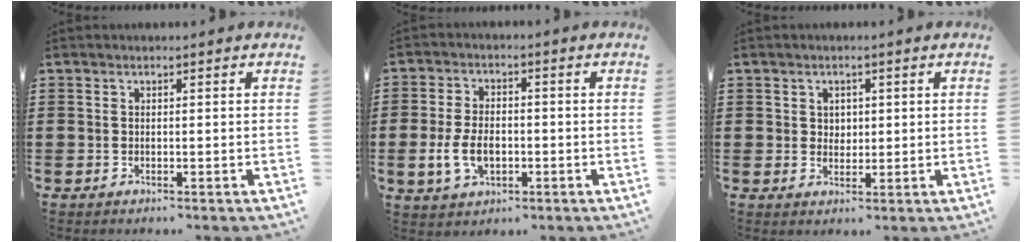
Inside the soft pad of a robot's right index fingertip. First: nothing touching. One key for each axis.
{"total": 5.8, "fx": -1.3, "fy": 3.6, "fz": 4.3, "tx": -0.106, "ty": -0.004, "tz": -0.028}
{"total": 2.0, "fx": 0.9, "fy": 1.7, "fz": 0.2, "tx": -0.011, "ty": 0.011, "tz": 0.016}